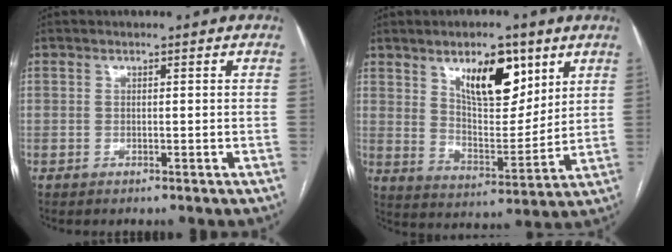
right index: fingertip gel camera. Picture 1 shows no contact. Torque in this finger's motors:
{"motor_torque": [0.38, 0.30, 0.43, 0.13]}